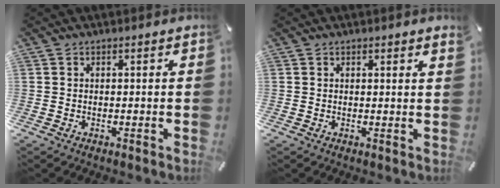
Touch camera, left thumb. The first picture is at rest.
{"total": 0.8, "force": [0.7, -0.1, 0.3], "torque": [0.002, -0.006, 0.012]}